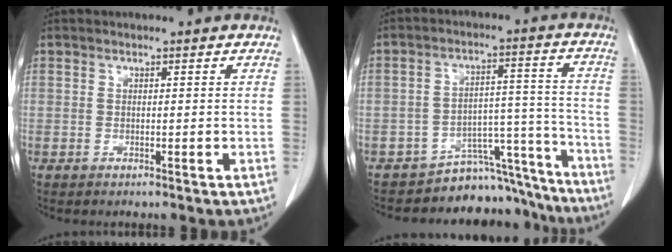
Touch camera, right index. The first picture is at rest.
{"total": 10.5, "force": [-9.9, 3.6, -0.5], "torque": [0.042, 0.083, -0.139]}